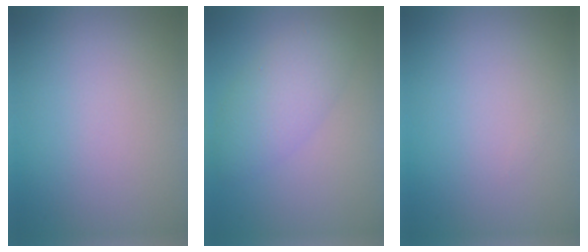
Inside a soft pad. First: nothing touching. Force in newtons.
{"total": 4.0, "press": 4.0, "slide": 0.1}
{"total": 0.0}